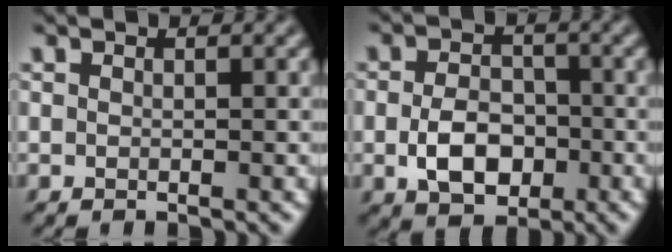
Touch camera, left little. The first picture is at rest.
{"total": 4.8, "force": [-1.5, 3.2, 3.2], "torque": [-0.063, -0.003, -0.027]}